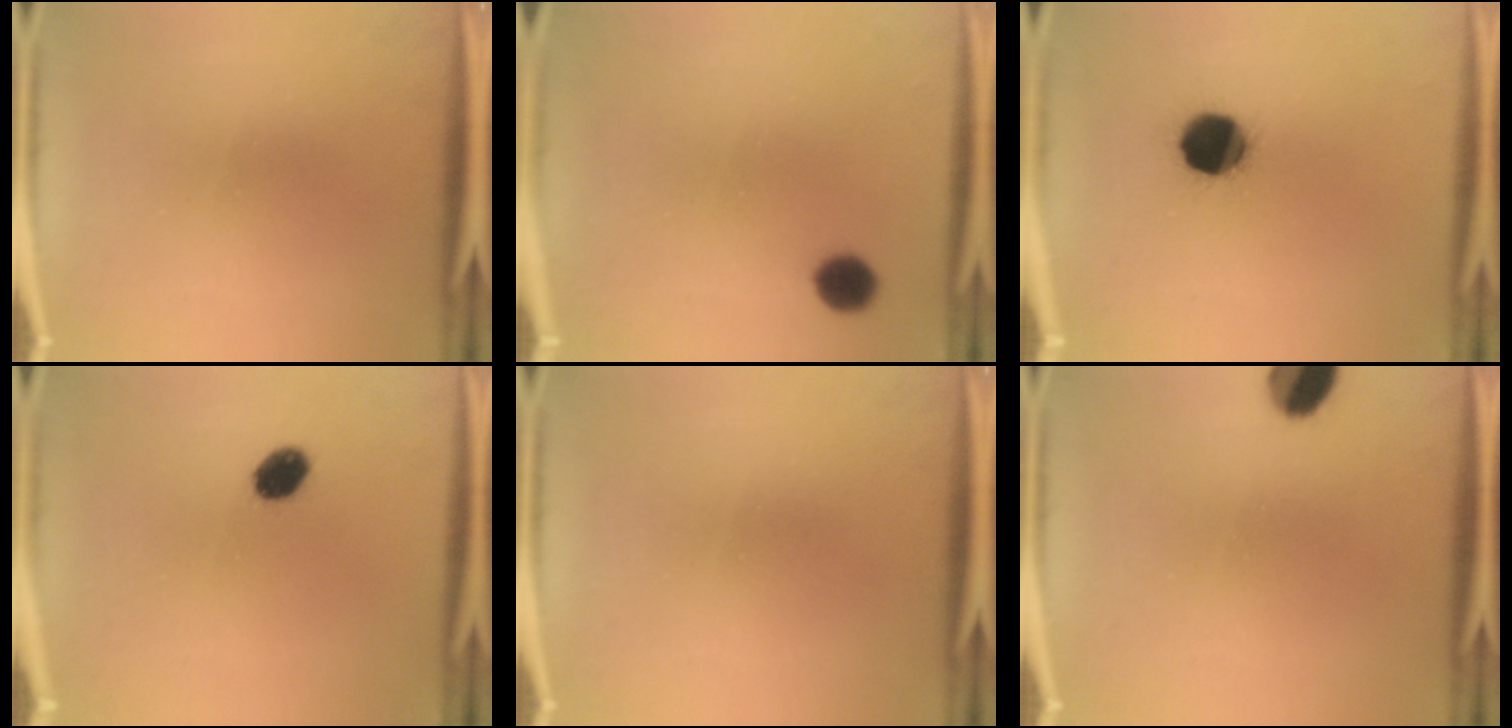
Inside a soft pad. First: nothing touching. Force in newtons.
{"total": 4.9}
{"total": 13.2}
{"total": 5.5}
{"total": 0.0}
{"total": 7.5}